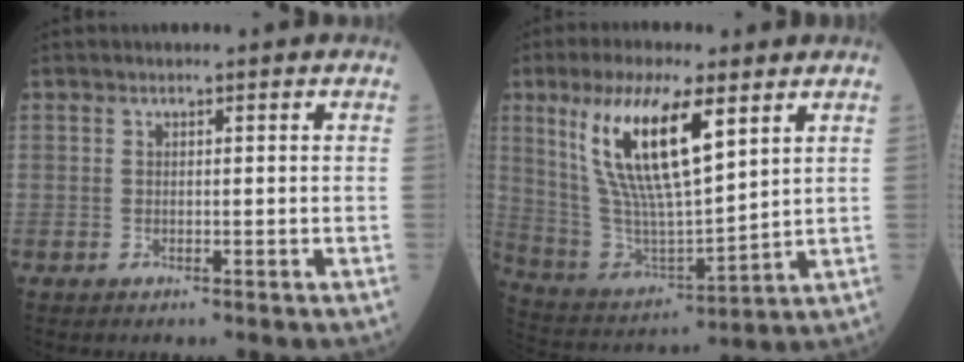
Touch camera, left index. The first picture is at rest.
{"total": 15.8, "force": [7.3, 3.6, 13.5], "torque": [-0.275, 0.003, 0.143]}